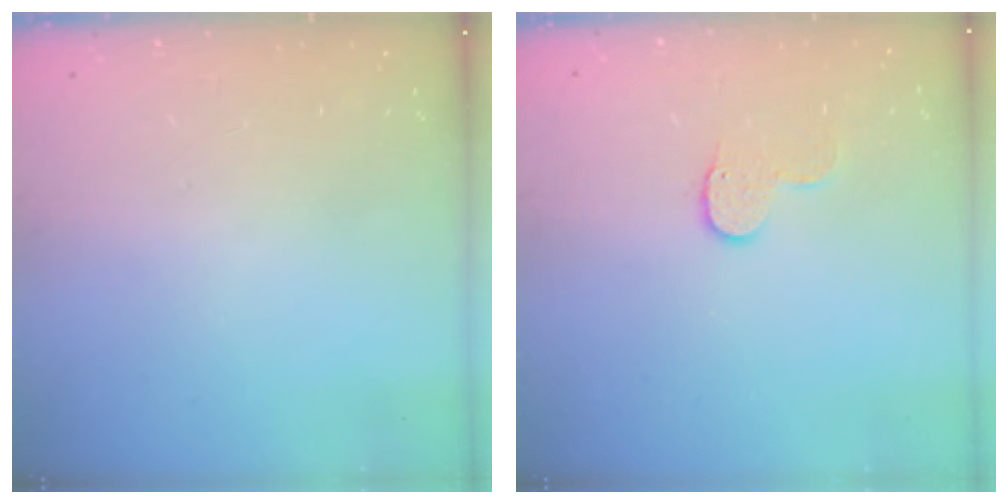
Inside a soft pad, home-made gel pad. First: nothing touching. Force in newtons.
{"total": 6.0, "press": 6.0, "slide": 0.6}